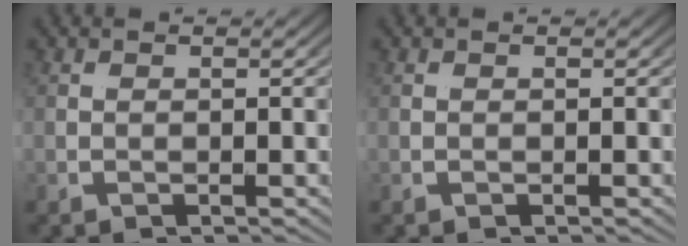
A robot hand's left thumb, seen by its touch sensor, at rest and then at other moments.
{"total": 0.0}